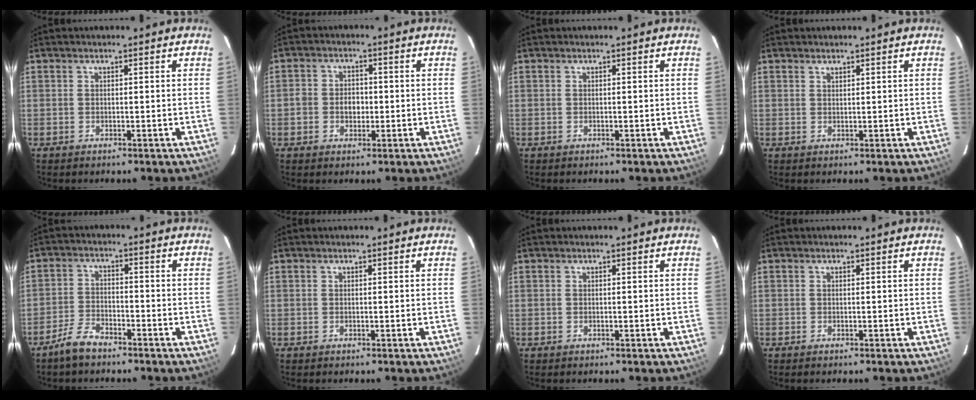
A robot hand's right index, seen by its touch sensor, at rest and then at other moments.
{"total": 4.1, "force": [-1.0, 3.5, 2.0], "torque": [-0.041, 0.011, -0.018]}
{"total": 0.0}
{"total": 0.7, "force": [0.6, 0.2, 0.1], "torque": [-0.002, 0.002, 0.013]}
{"total": 5.3, "force": [-4.3, 2.1, 2.3], "torque": [-0.064, 0.007, -0.084]}
{"total": 0.0}
{"total": 0.0}
{"total": 0.0}